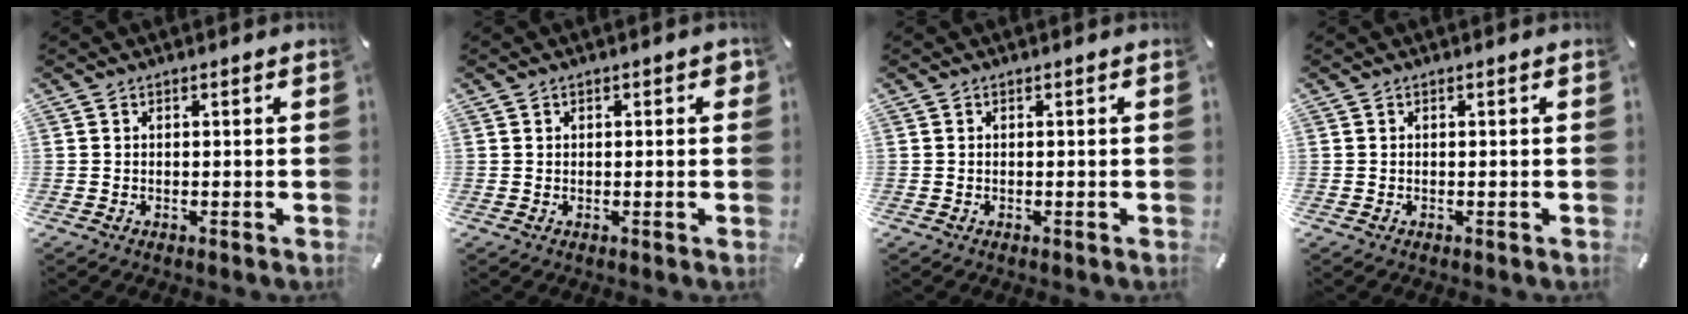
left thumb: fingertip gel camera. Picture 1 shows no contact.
{"total": 1.4, "force": [0.4, 0.9, 0.9], "torque": [-0.010, 0.004, 0.004]}
{"total": 0.0}
{"total": 0.0}